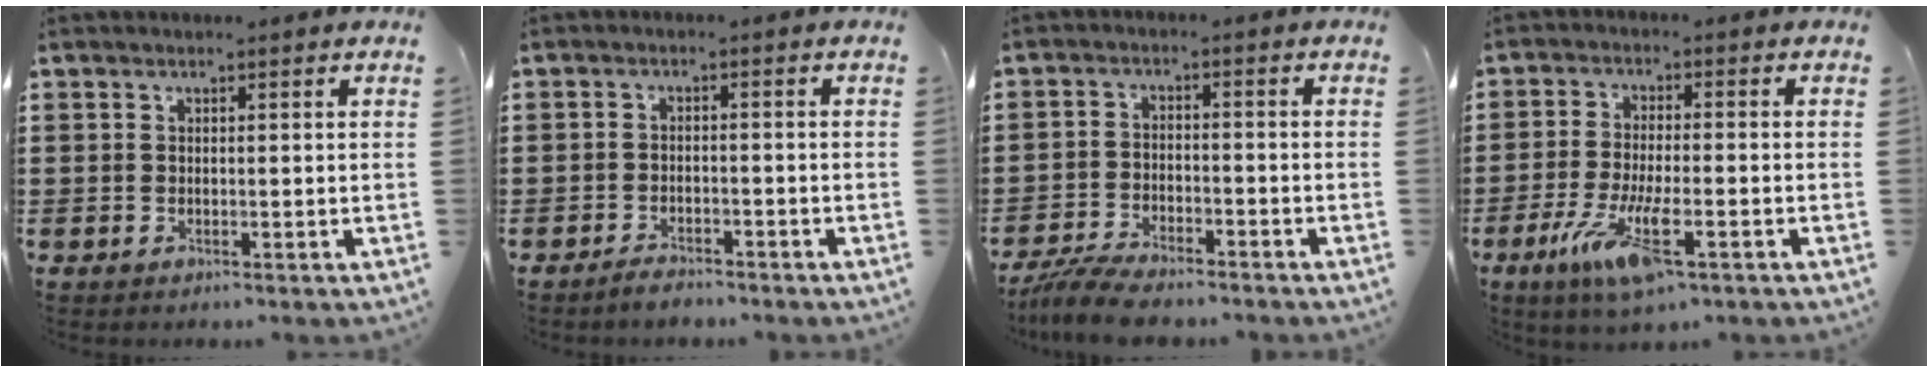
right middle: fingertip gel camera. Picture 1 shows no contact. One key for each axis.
{"total": 2.1, "fx": -2.1, "fy": 0.4, "fz": 0.3, "tx": -0.010, "ty": 0.000, "tz": -0.041}
{"total": 5.5, "fx": -5.2, "fy": 0.6, "fz": 1.7, "tx": -0.048, "ty": -0.005, "tz": -0.104}
{"total": 8.9, "fx": -3.9, "fy": 2.4, "fz": 7.7, "tx": -0.165, "ty": -0.013, "tz": -0.071}